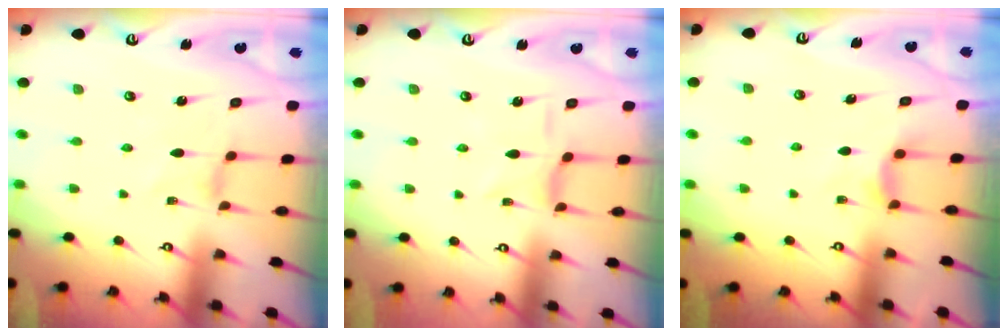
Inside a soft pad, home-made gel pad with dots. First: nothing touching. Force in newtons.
{"total": 2.8, "press": 2.7, "slide": 0.6}
{"total": 6.5, "press": 6.4, "slide": 0.6}